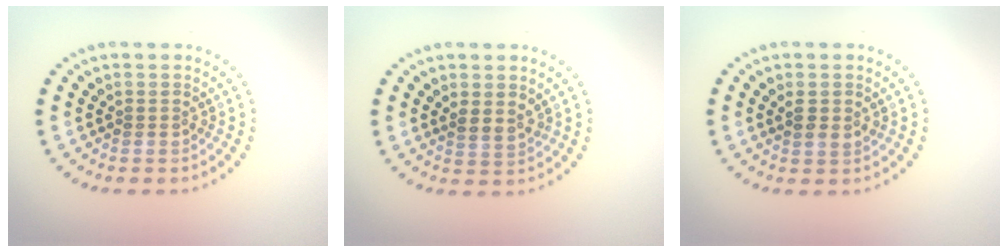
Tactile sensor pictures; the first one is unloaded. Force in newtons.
{"total": 1.2, "press": 0.9, "slide": 0.8}
{"total": 1.2, "press": 1.1, "slide": 0.4}